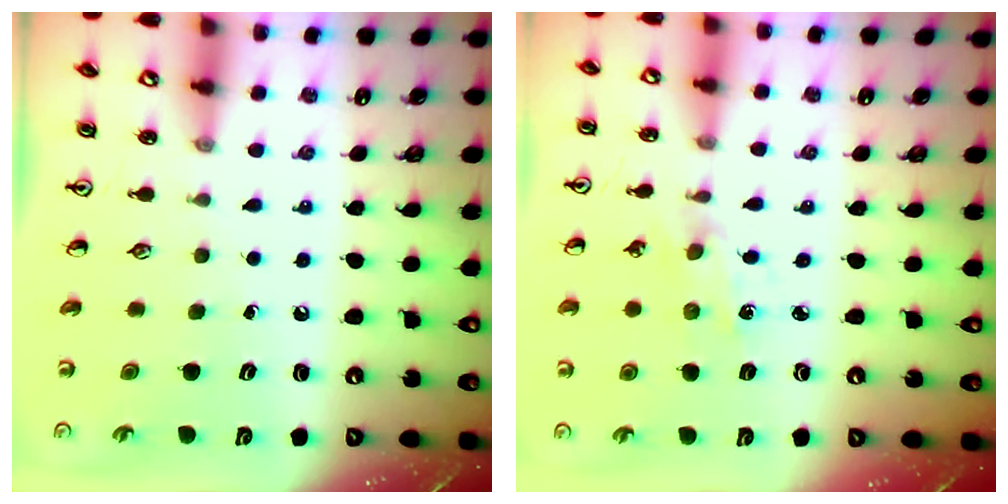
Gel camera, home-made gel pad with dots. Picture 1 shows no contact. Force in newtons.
{"total": 1.0, "press": 1.0, "slide": 0.2}